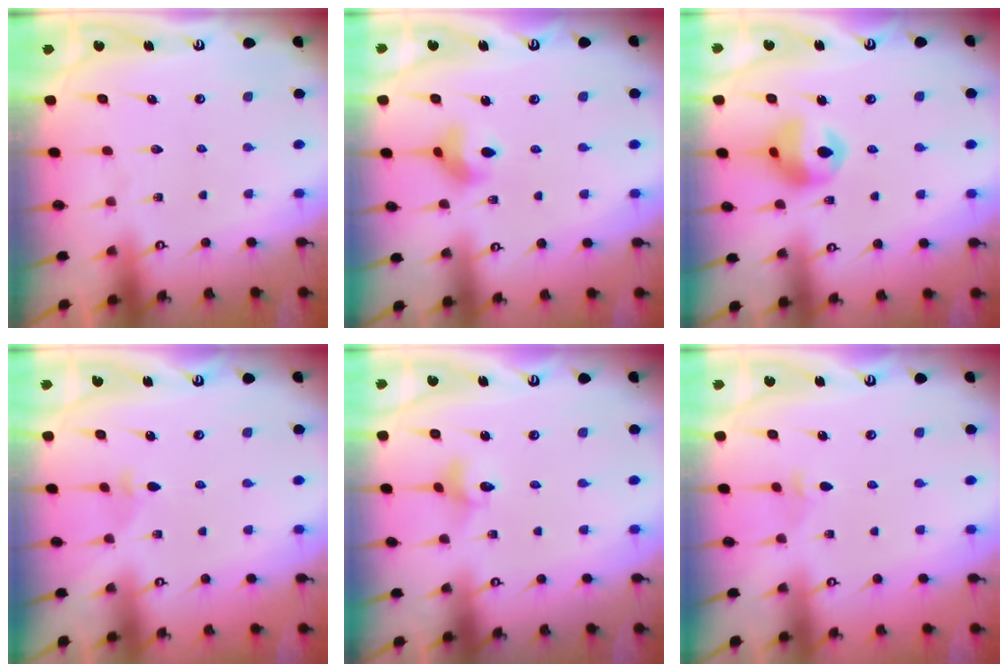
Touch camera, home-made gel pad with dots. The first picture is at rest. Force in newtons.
{"total": 7.5, "press": 7.4, "slide": 1.0}
{"total": 13.3, "press": 13.2, "slide": 2.0}
{"total": 2.4, "press": 2.3, "slide": 0.6}
{"total": 3.8, "press": 3.8, "slide": 0.4}
{"total": 3.6, "press": 3.5, "slide": 0.8}